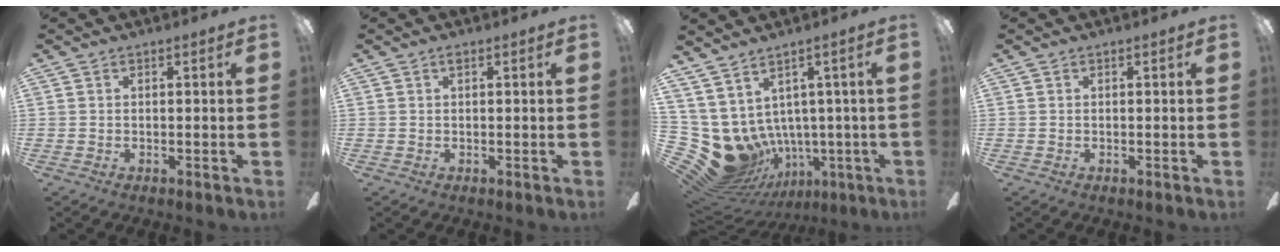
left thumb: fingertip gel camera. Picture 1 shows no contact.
{"total": 0.8, "force": [0.4, 0.2, 0.6], "torque": [-0.014, 0.004, 0.007]}
{"total": 10.2, "force": [0.4, 8.8, 5.2], "torque": [-0.173, -0.034, 0.022]}
{"total": 0.0}